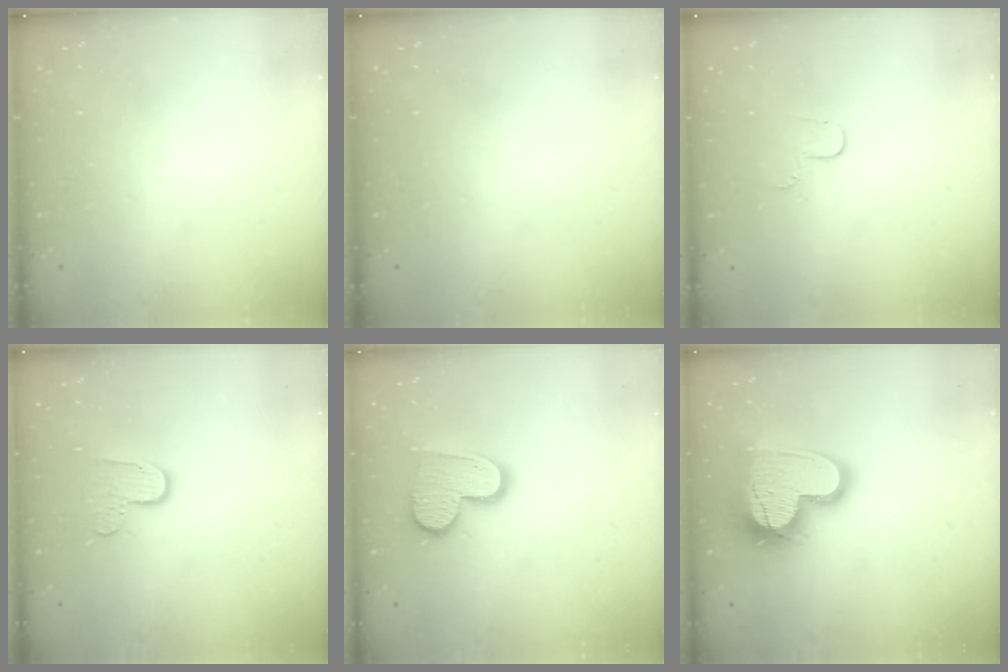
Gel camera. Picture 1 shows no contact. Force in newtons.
{"total": 0.0}
{"total": 4.0, "press": 3.9, "slide": 0.3}
{"total": 7.7, "press": 7.6, "slide": 0.4}
{"total": 11.8, "press": 11.8, "slide": 0.8}
{"total": 18.7, "press": 18.6, "slide": 1.4}